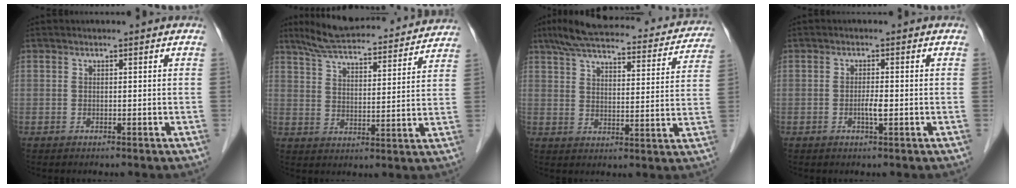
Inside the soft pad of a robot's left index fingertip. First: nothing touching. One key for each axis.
{"total": 21.7, "fx": 19.9, "fy": 3.6, "fz": 8.1, "tx": -0.126, "ty": 0.018, "tz": 0.272}
{"total": 25.5, "fx": 22.4, "fy": 5.8, "fz": 10.7, "tx": -0.167, "ty": 0.017, "tz": 0.283}
{"total": 1.8, "fx": -0.6, "fy": 0.2, "fz": 1.7, "tx": -0.034, "ty": -0.001, "tz": -0.010}